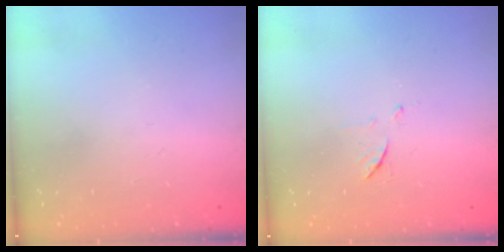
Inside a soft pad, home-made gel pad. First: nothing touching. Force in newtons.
{"total": 5.5, "press": 5.4, "slide": 0.7}